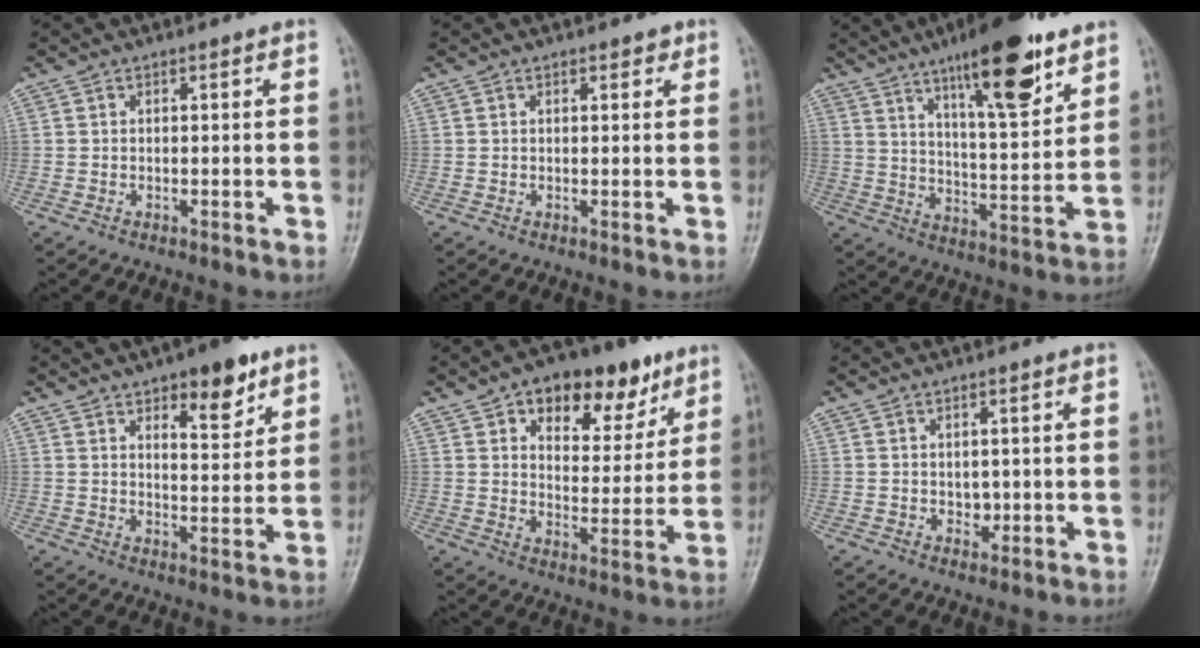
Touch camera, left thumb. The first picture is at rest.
{"total": 1.4, "force": [1.0, 0.8, 0.6], "torque": [0.002, -0.004, 0.009]}
{"total": 17.8, "force": [11.0, 4.7, 13.2], "torque": [-0.178, -0.058, 0.179]}
{"total": 9.9, "force": [6.1, 3.9, 6.8], "torque": [-0.073, -0.037, 0.091]}
{"total": 16.3, "force": [9.3, 9.0, 10.0], "torque": [-0.087, -0.033, 0.140]}
{"total": 2.1, "force": [0.3, 1.7, 1.2], "torque": [-0.010, -0.004, 0.009]}